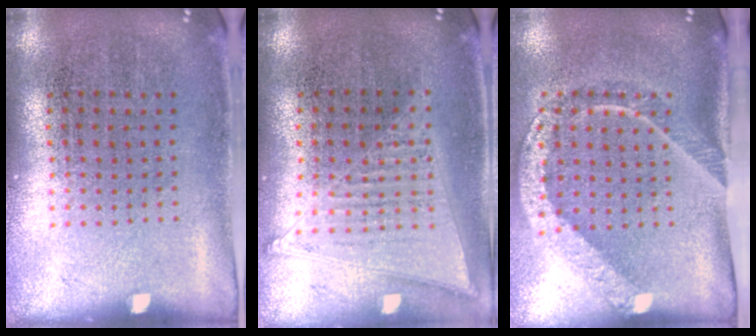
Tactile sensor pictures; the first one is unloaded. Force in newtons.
{"total": 1.1, "press": 1.1, "slide": 0.1}
{"total": 2.1, "press": 1.5, "slide": 1.5}